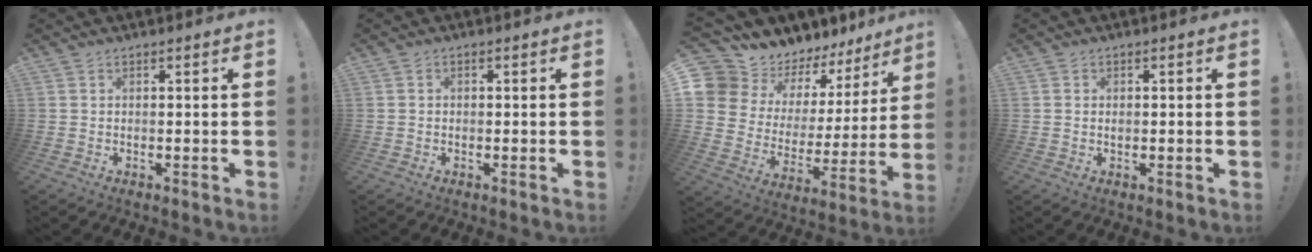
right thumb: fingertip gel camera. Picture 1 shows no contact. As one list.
[{"total": 0.7, "force": [-0.4, 0.4, 0.3], "torque": [-0.009, 0.004, -0.007]}, {"total": 11.5, "force": [10.3, 5.0, 1.1], "torque": [-0.026, -0.107, 0.197]}, {"total": 0.7, "force": [-0.1, 0.6, 0.4], "torque": [-0.004, 0.003, -0.004]}]